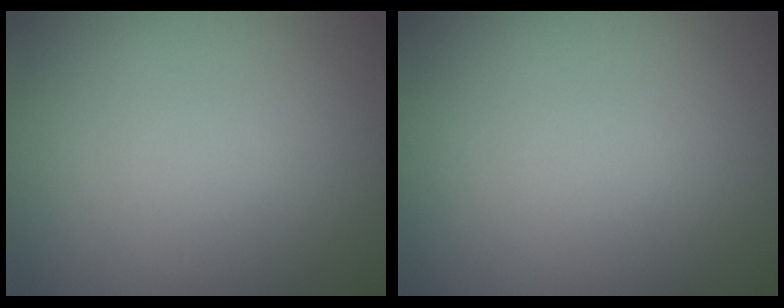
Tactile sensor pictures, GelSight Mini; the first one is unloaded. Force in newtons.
{"total": 0.0}